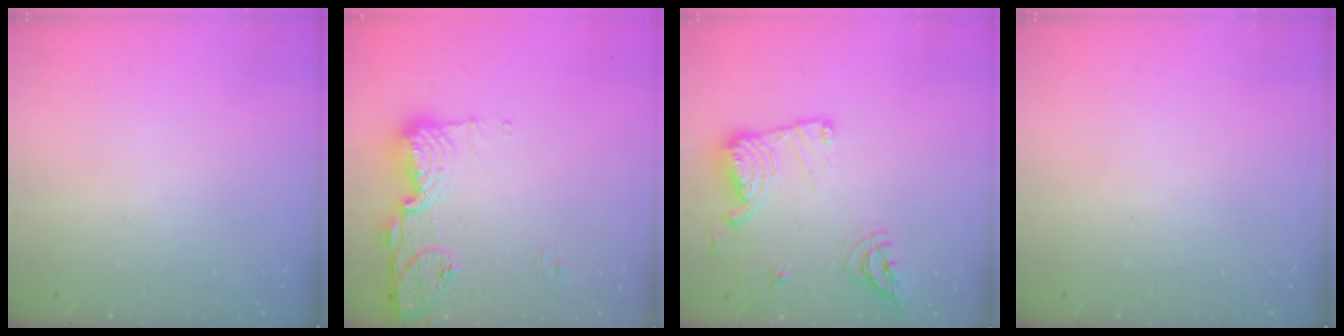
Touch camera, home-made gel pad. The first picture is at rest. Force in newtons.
{"total": 16.1, "press": 15.2, "slide": 5.3}
{"total": 14.9, "press": 14.9, "slide": 0.4}
{"total": 0.0}